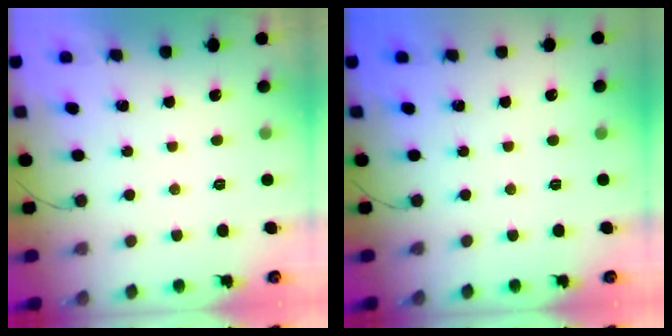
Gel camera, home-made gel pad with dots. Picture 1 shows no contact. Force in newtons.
{"total": 0.0}